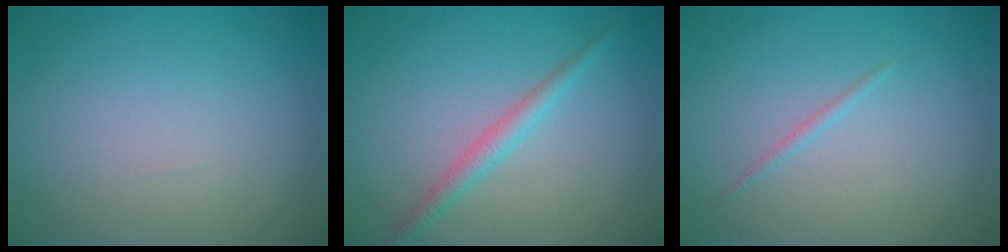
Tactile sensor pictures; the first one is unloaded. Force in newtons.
{"total": 2.0, "press": 2.0, "slide": 0.1}
{"total": 0.6, "press": 0.6, "slide": 0.0}